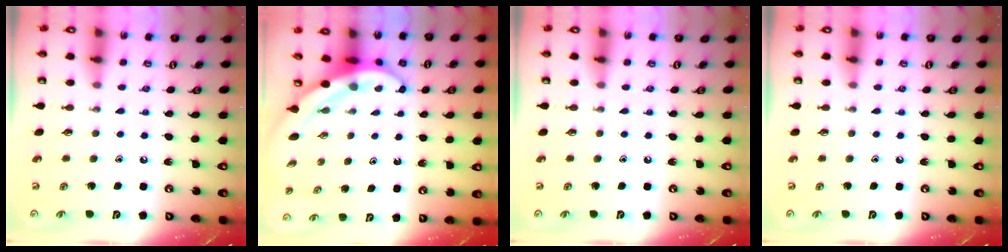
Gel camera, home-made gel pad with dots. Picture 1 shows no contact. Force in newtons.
{"total": 4.8, "press": 4.7, "slide": 1.2}
{"total": 0.0}
{"total": 0.0}